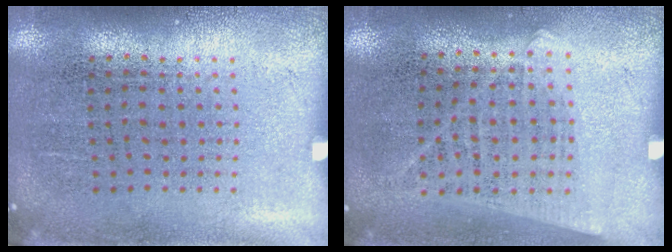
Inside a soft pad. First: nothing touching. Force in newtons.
{"total": 1.2, "press": 1.0, "slide": 0.5}